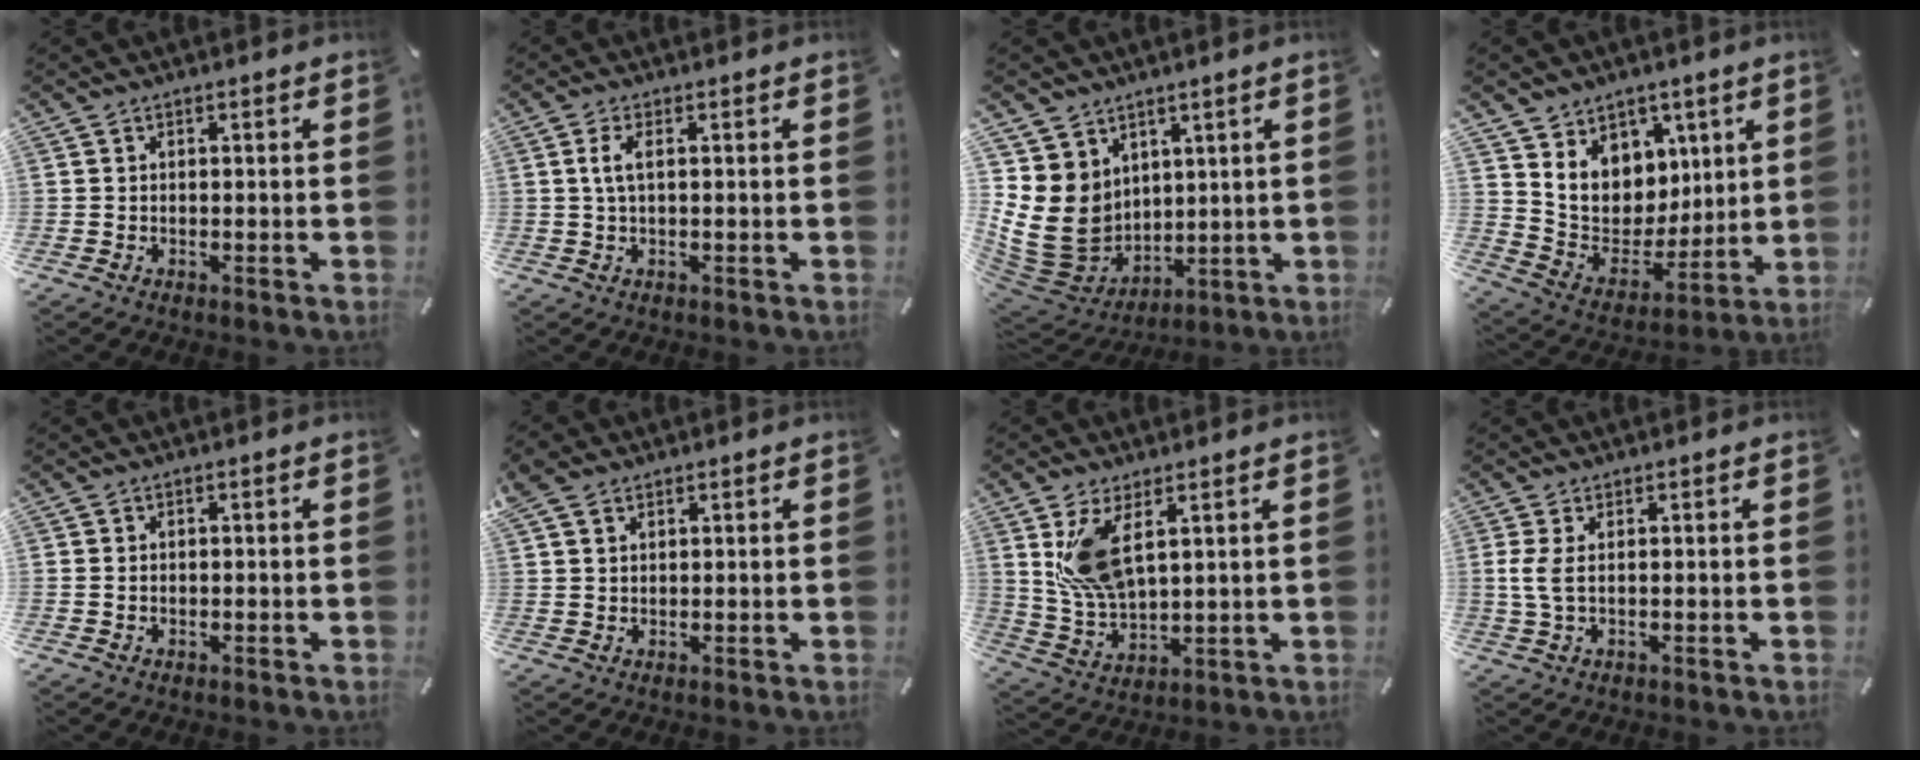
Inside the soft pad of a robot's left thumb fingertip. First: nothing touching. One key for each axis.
{"total": 3.5, "fx": 0.6, "fy": 1.2, "fz": 3.3, "tx": -0.073, "ty": 0.001, "tz": 0.006}
{"total": 14.6, "fx": 1.6, "fy": 13.3, "fz": 5.9, "tx": -0.132, "ty": -0.025, "tz": 0.038}
{"total": 11.5, "fx": 4.8, "fy": 10.2, "fz": 2.6, "tx": -0.055, "ty": -0.048, "tz": 0.105}
{"total": 0.9, "fx": -0.2, "fy": 0.7, "fz": 0.6, "tx": -0.012, "ty": 0.003, "tz": -0.004}
{"total": 5.6, "fx": 2.4, "fy": 4.1, "fz": 3.0, "tx": -0.078, "ty": 0.005, "tz": 0.046}
{"total": 11.0, "fx": 4.7, "fy": 5.3, "fz": 8.4, "tx": -0.190, "ty": -0.013, "tz": 0.082}
{"total": 4.1, "fx": 0.6, "fy": 1.4, "fz": 3.8, "tx": -0.087, "ty": -0.002, "tz": 0.007}